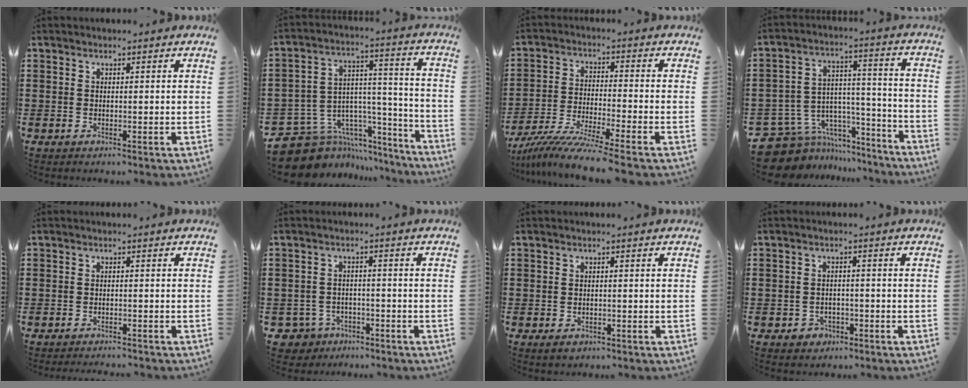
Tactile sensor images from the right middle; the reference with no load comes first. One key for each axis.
{"total": 10.2, "fx": -8.1, "fy": 5.8, "fz": 2.3, "tx": -0.075, "ty": 0.004, "tz": -0.150}
{"total": 7.7, "fx": -6.8, "fy": -0.5, "fz": 3.4, "tx": -0.074, "ty": -0.016, "tz": -0.134}
{"total": 8.8, "fx": -6.9, "fy": 5.2, "fz": 1.9, "tx": -0.063, "ty": 0.008, "tz": -0.128}
{"total": 1.3, "fx": -1.3, "fy": -0.1, "fz": 0.1, "tx": -0.006, "ty": 0.000, "tz": -0.025}
{"total": 3.2, "fx": -2.8, "fy": 1.6, "fz": 0.5, "tx": -0.041, "ty": -0.006, "tz": -0.065}
{"total": 0.8, "fx": -0.6, "fy": 0.4, "fz": 0.3, "tx": -0.009, "ty": -0.002, "tz": -0.011}
{"total": 1.9, "fx": -1.5, "fy": 1.2, "fz": 0.3, "tx": -0.012, "ty": 0.000, "tz": -0.033}